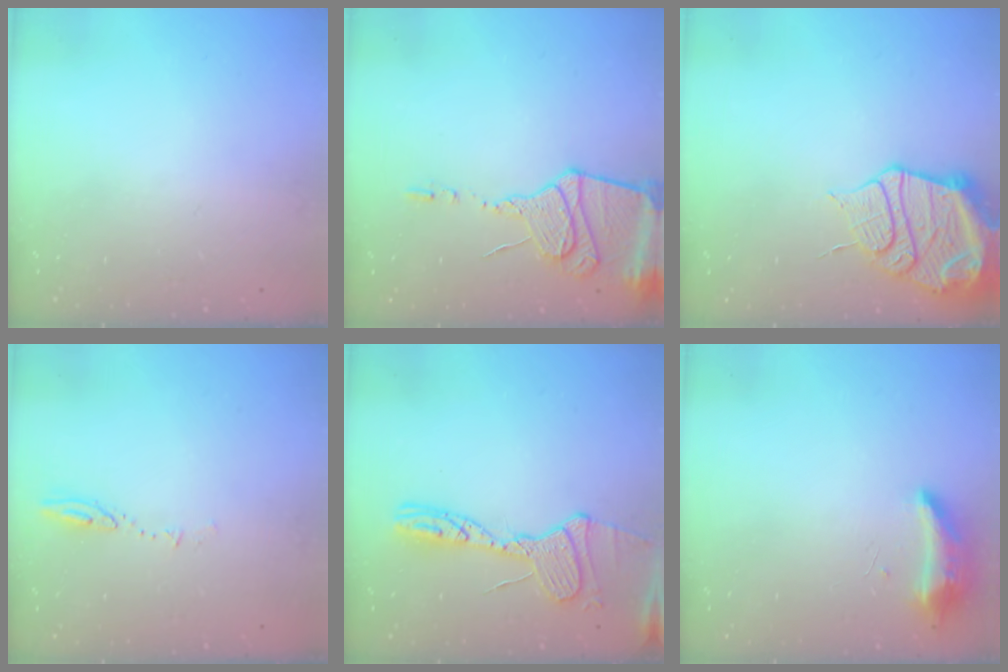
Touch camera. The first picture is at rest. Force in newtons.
{"total": 13.7, "press": 13.7, "slide": 1.2}
{"total": 17.2, "press": 17.1, "slide": 1.7}
{"total": 4.5, "press": 4.4, "slide": 0.5}
{"total": 15.7, "press": 15.6, "slide": 1.4}
{"total": 18.6, "press": 10.8, "slide": 15.1}